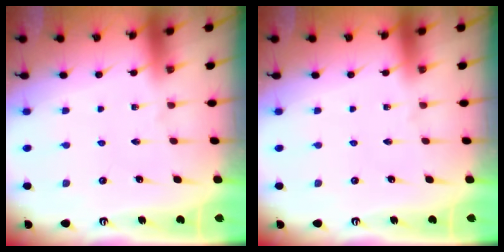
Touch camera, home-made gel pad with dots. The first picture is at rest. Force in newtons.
{"total": 0.0}